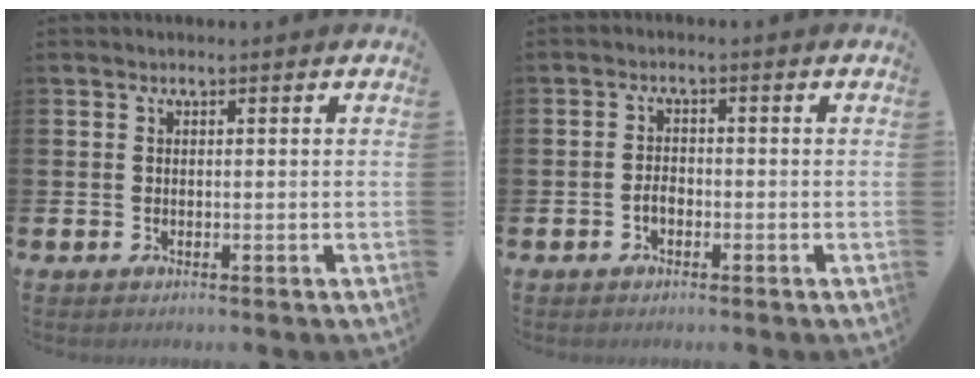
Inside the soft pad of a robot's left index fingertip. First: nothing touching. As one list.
[{"total": 1.8, "force": [-0.7, 1.1, 1.2], "torque": [-0.018, 0.002, -0.016]}]